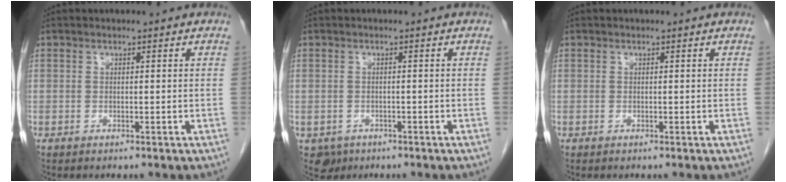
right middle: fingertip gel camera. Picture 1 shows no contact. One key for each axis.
{"total": 2.6, "fx": -1.4, "fy": 2.2, "fz": 0.4, "tx": -0.004, "ty": 0.004, "tz": -0.019}
{"total": 0.0}